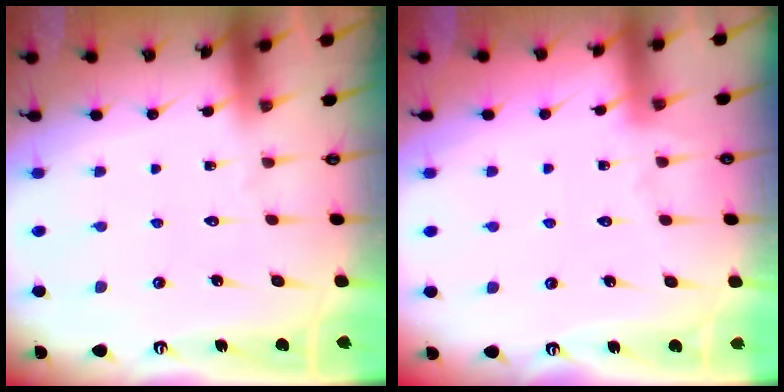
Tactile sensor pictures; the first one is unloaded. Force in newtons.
{"total": 4.3, "press": 4.2, "slide": 0.6}